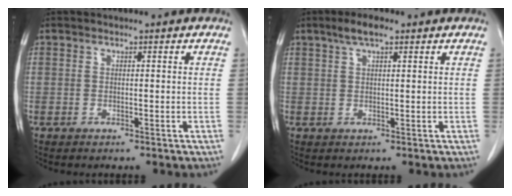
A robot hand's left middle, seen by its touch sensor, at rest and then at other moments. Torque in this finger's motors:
{"motor_torque": [0.37, -0.33, -0.01, 0.01]}